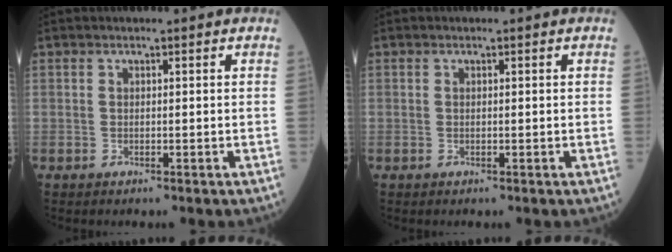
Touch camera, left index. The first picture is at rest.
{"total": 0.0}